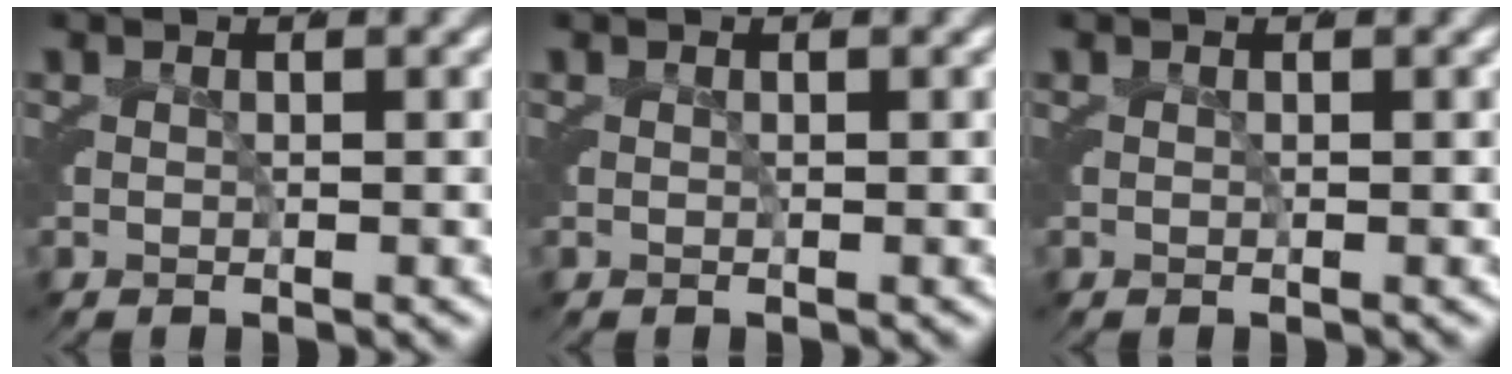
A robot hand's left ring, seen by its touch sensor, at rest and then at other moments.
{"total": 0.0}
{"total": 0.0}